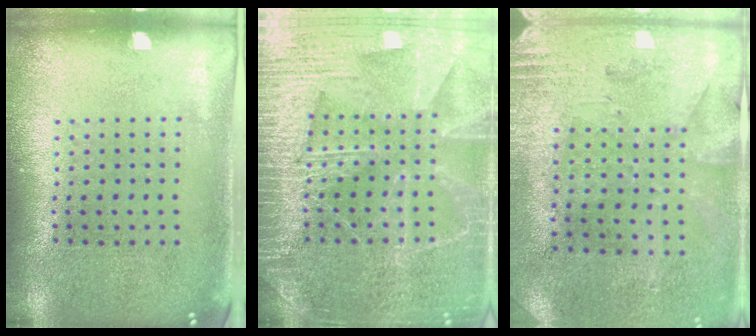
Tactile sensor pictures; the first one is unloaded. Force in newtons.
{"total": 6.6, "press": 6.5, "slide": 0.9}
{"total": 2.7, "press": 2.3, "slide": 1.5}